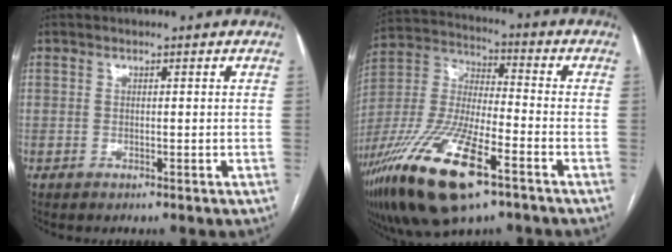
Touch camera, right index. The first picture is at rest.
{"total": 21.7, "force": [-11.9, 5.6, 17.2], "torque": [-0.389, -0.045, -0.219]}